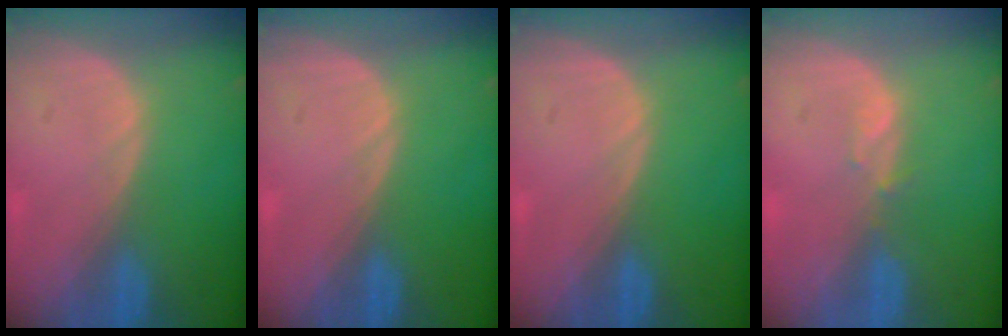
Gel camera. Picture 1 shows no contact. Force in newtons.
{"total": 0.0}
{"total": 0.0}
{"total": 1.1, "press": 1.1, "slide": 0.2}